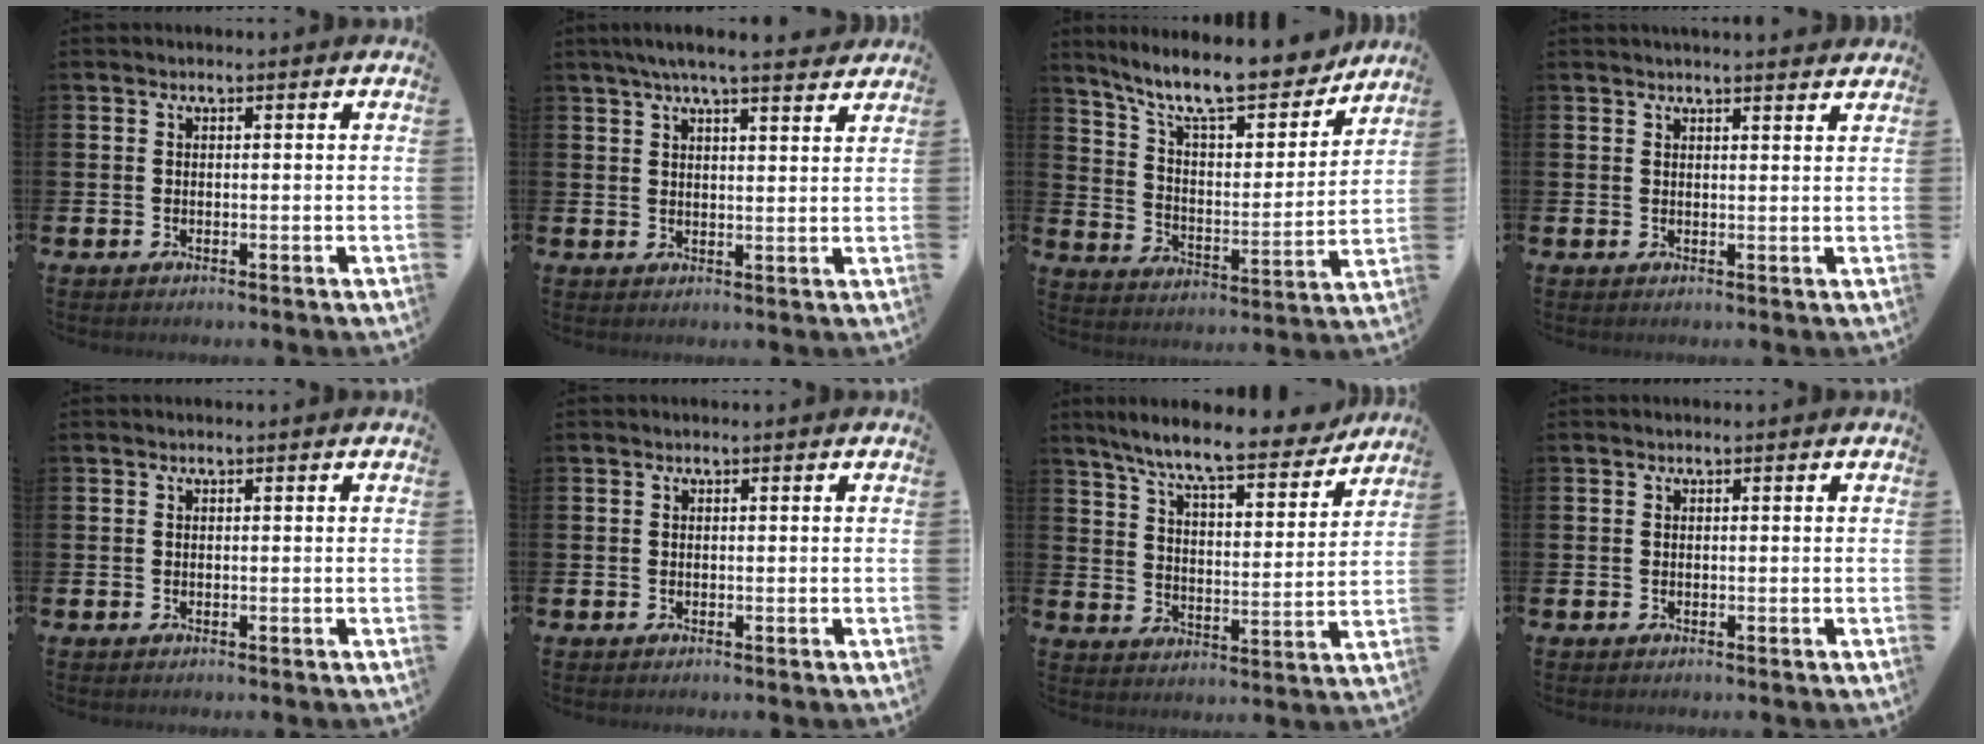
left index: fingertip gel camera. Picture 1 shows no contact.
{"total": 5.6, "force": [5.1, 0.2, 2.2], "torque": [-0.051, -0.014, 0.091]}
{"total": 12.4, "force": [10.7, 2.9, 5.4], "torque": [-0.131, -0.070, 0.183]}
{"total": 2.1, "force": [2.1, -0.1, 0.2], "torque": [0.006, -0.013, 0.035]}
{"total": 0.0}
{"total": 0.0}
{"total": 9.2, "force": [8.2, 1.1, 3.9], "torque": [-0.098, -0.053, 0.138]}
{"total": 0.0}